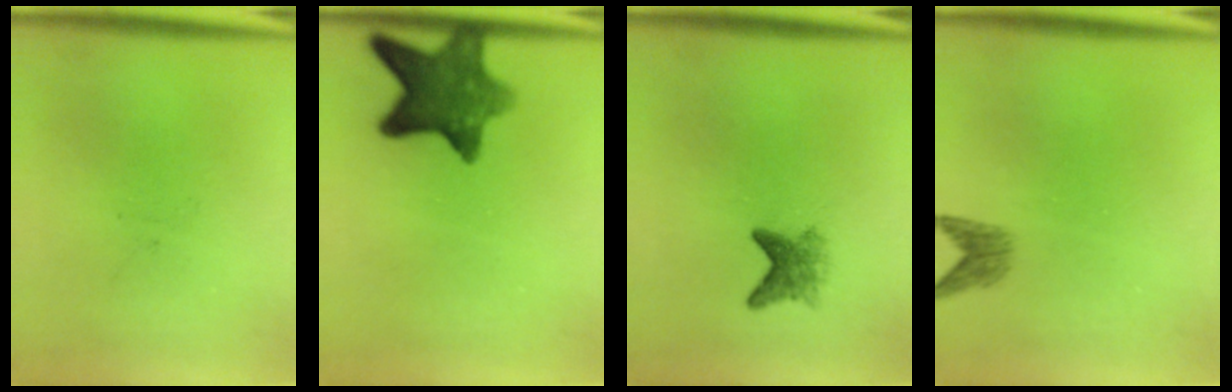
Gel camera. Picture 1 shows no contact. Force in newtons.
{"total": 9.9}
{"total": 2.9}
{"total": 1.8}